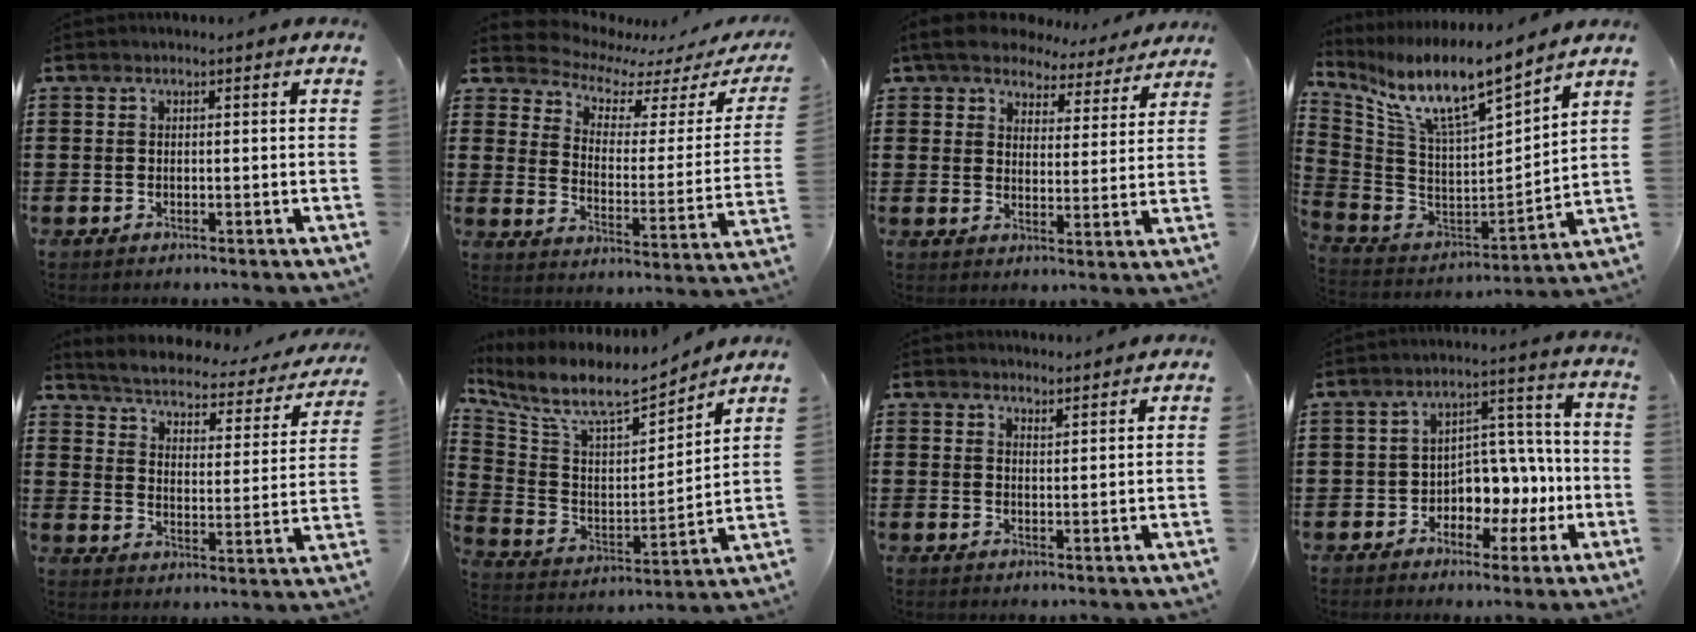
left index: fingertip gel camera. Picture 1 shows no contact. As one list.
[{"total": 5.4, "force": [5.1, 1.4, 1.2], "torque": [-0.059, -0.041, 0.084]}, {"total": 6.6, "force": [6.1, 2.1, 1.5], "torque": [-0.055, -0.029, 0.107]}, {"total": 10.7, "force": [8.3, 1.4, 6.7], "torque": [-0.153, -0.064, 0.137]}, {"total": 2.3, "force": [2.1, 0.3, 0.7], "torque": [-0.031, -0.025, 0.024]}, {"total": 8.3, "force": [7.3, 2.0, 3.4], "torque": [-0.103, -0.051, 0.124]}, {"total": 2.2, "force": [2.2, 0.2, 0.2], "torque": [-0.008, -0.002, 0.043]}, {"total": 6.7, "force": [-1.3, 5.4, 3.7], "torque": [-0.073, 0.009, -0.023]}]